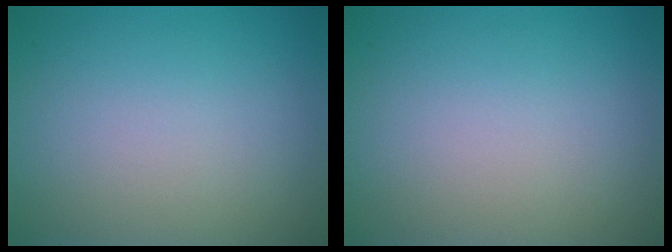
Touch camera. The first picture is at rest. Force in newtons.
{"total": 0.0}